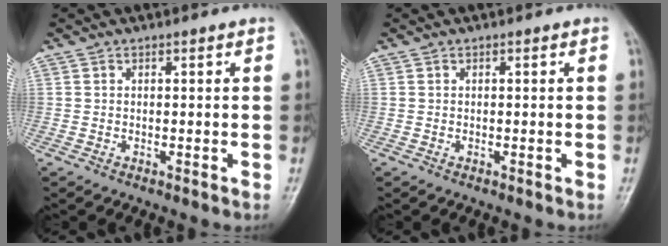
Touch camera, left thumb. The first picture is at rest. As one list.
[{"total": 0.0}]